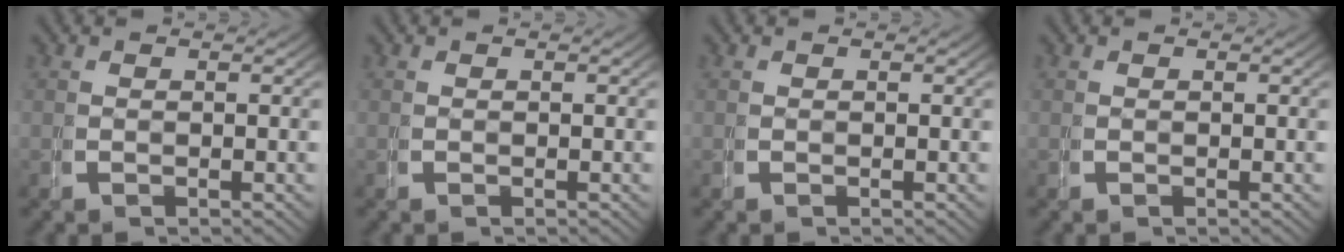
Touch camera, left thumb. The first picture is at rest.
{"total": 0.0}
{"total": 0.0}
{"total": 0.0}